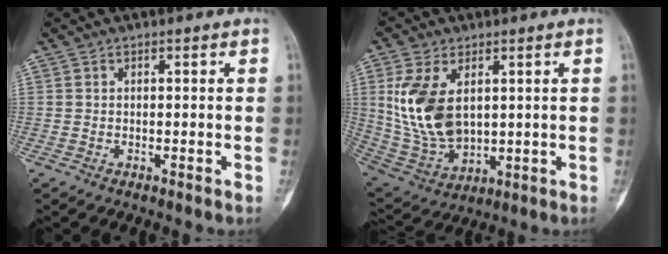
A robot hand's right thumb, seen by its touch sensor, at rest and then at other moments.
{"total": 14.2, "force": [3.1, 8.5, 11.0], "torque": [-0.211, -0.015, 0.078]}